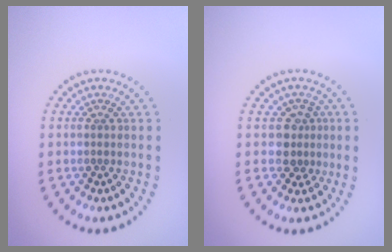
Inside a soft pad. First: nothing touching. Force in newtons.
{"total": 2.2, "press": 1.9, "slide": 1.1}